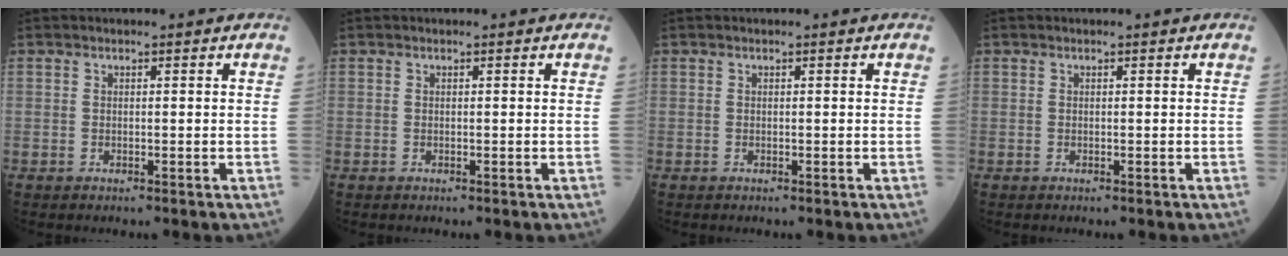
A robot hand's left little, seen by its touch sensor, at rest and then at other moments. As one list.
[{"total": 0.0}, {"total": 0.0}, {"total": 0.0}]